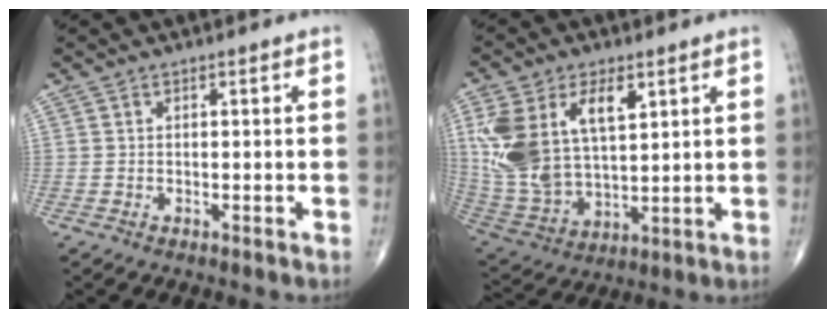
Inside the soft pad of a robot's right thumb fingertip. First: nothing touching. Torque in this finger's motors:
{"motor_torque": [2.41, 2.46, 1.54, 0.51, 0.20]}